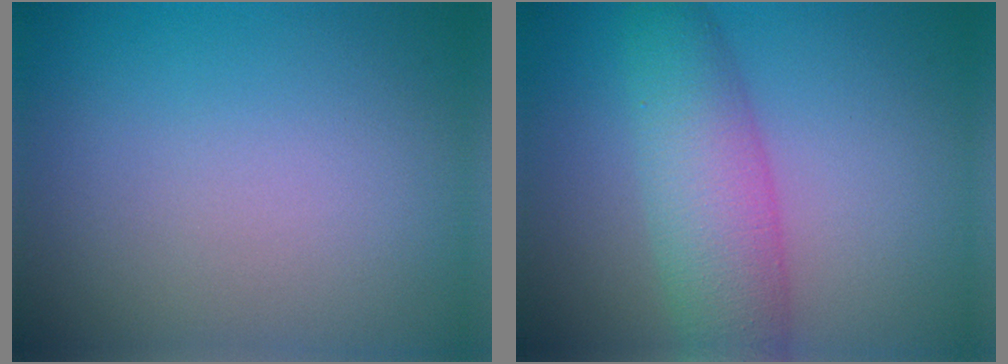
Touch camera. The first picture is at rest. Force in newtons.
{"total": 6.1, "press": 6.1, "slide": 0.2}